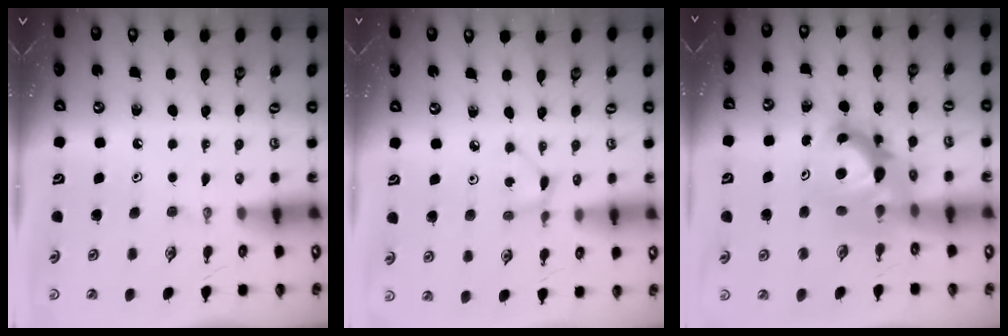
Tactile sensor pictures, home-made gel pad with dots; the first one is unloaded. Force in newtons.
{"total": 1.5, "press": 1.5, "slide": 0.1}
{"total": 9.6, "press": 9.6, "slide": 0.9}